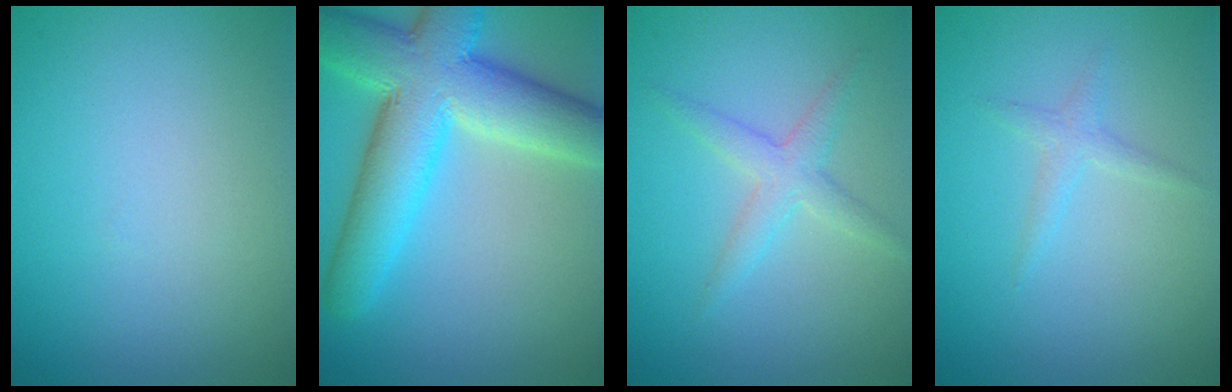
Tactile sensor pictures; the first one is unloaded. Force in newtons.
{"total": 10.1, "press": 10.0, "slide": 0.6}
{"total": 2.4, "press": 2.4, "slide": 0.1}
{"total": 1.2, "press": 1.2, "slide": 0.1}